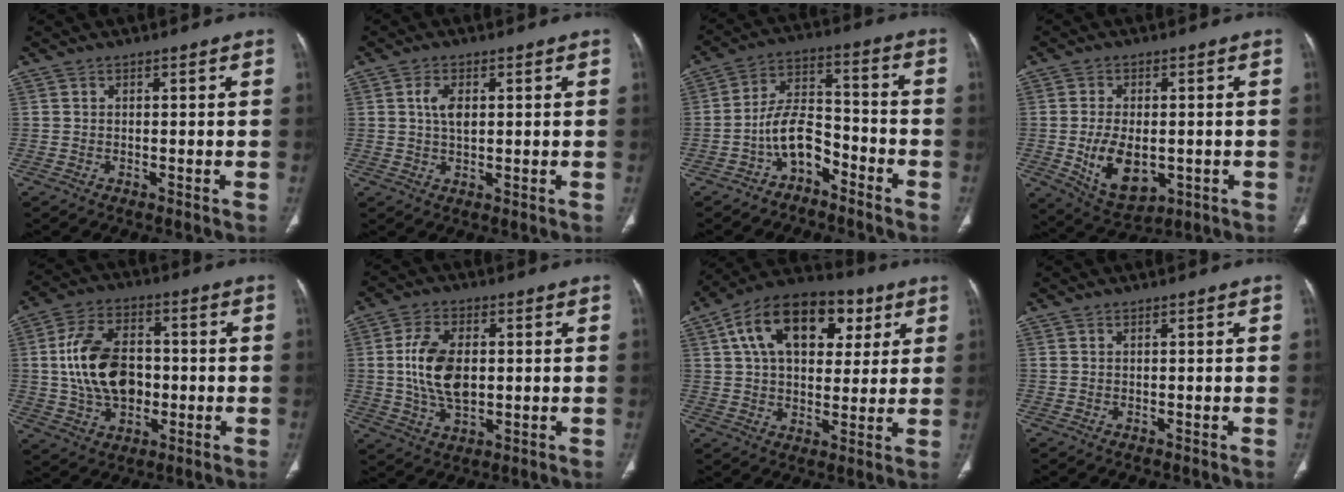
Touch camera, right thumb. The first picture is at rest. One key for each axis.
{"total": 3.9, "fx": 1.0, "fy": 2.0, "fz": 3.2, "tx": -0.059, "ty": -0.002, "tz": 0.017}
{"total": 8.5, "fx": -4.9, "fy": 4.9, "fz": 4.9, "tx": -0.073, "ty": 0.069, "tz": -0.096}
{"total": 10.6, "fx": -1.8, "fy": 6.4, "fz": 8.3, "tx": -0.125, "ty": -0.006, "tz": -0.011}
{"total": 15.5, "fx": -0.2, "fy": 10.5, "fz": 11.3, "tx": -0.186, "ty": 0.017, "tz": 0.004}
{"total": 11.1, "fx": 0.8, "fy": 6.5, "fz": 9.0, "tx": -0.167, "ty": -0.003, "tz": 0.022}
{"total": 20.4, "fx": 7.6, "fy": 12.5, "fz": 14.1, "tx": -0.202, "ty": 0.009, "tz": 0.115}
{"total": 0.0}